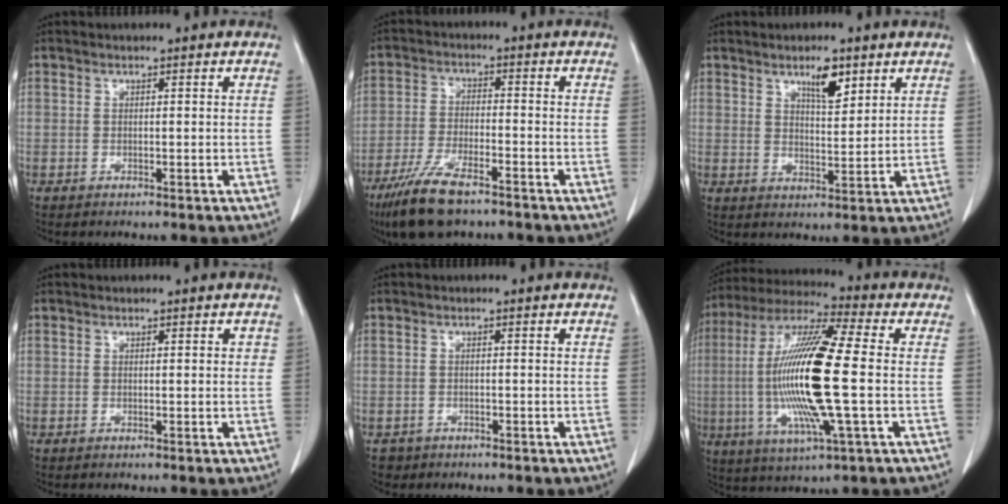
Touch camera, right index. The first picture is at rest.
{"total": 10.2, "force": [-7.2, 2.6, 6.6], "torque": [-0.128, -0.020, -0.128]}
{"total": 5.2, "force": [3.2, 1.5, 3.8], "torque": [-0.065, -0.002, 0.056]}
{"total": 0.9, "force": [0.3, 0.5, 0.8], "torque": [-0.005, 0.002, 0.004]}
{"total": 1.6, "force": [-0.9, 1.4, -0.3], "torque": [-0.002, 0.006, -0.013]}
{"total": 19.2, "force": [-1.5, 1.5, 19.1], "torque": [-0.396, -0.005, -0.036]}